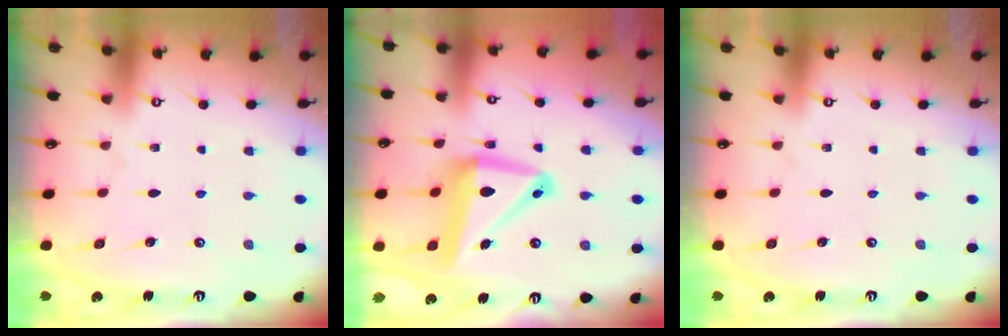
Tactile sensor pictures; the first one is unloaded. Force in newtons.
{"total": 15.1, "press": 15.0, "slide": 1.8}
{"total": 0.0}